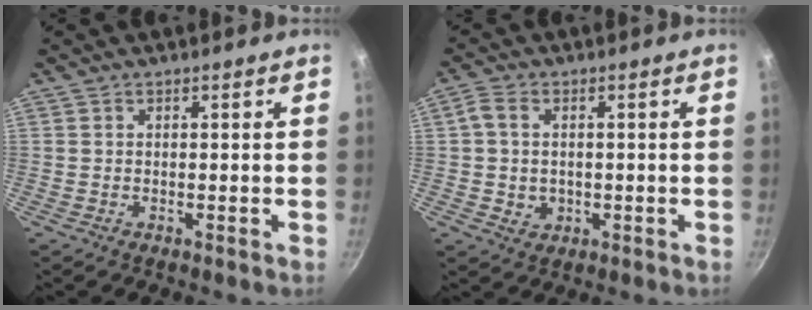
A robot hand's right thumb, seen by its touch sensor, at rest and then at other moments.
{"total": 5.2, "force": [0.2, 4.1, 3.3], "torque": [-0.064, 0.003, 0.002]}